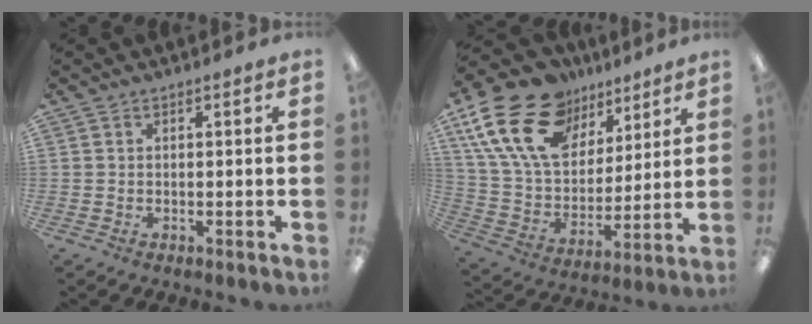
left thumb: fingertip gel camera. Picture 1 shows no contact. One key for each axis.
{"total": 21.9, "fx": 12.4, "fy": 13.7, "fz": 11.8, "tx": -0.246, "ty": -0.055, "tz": 0.228}